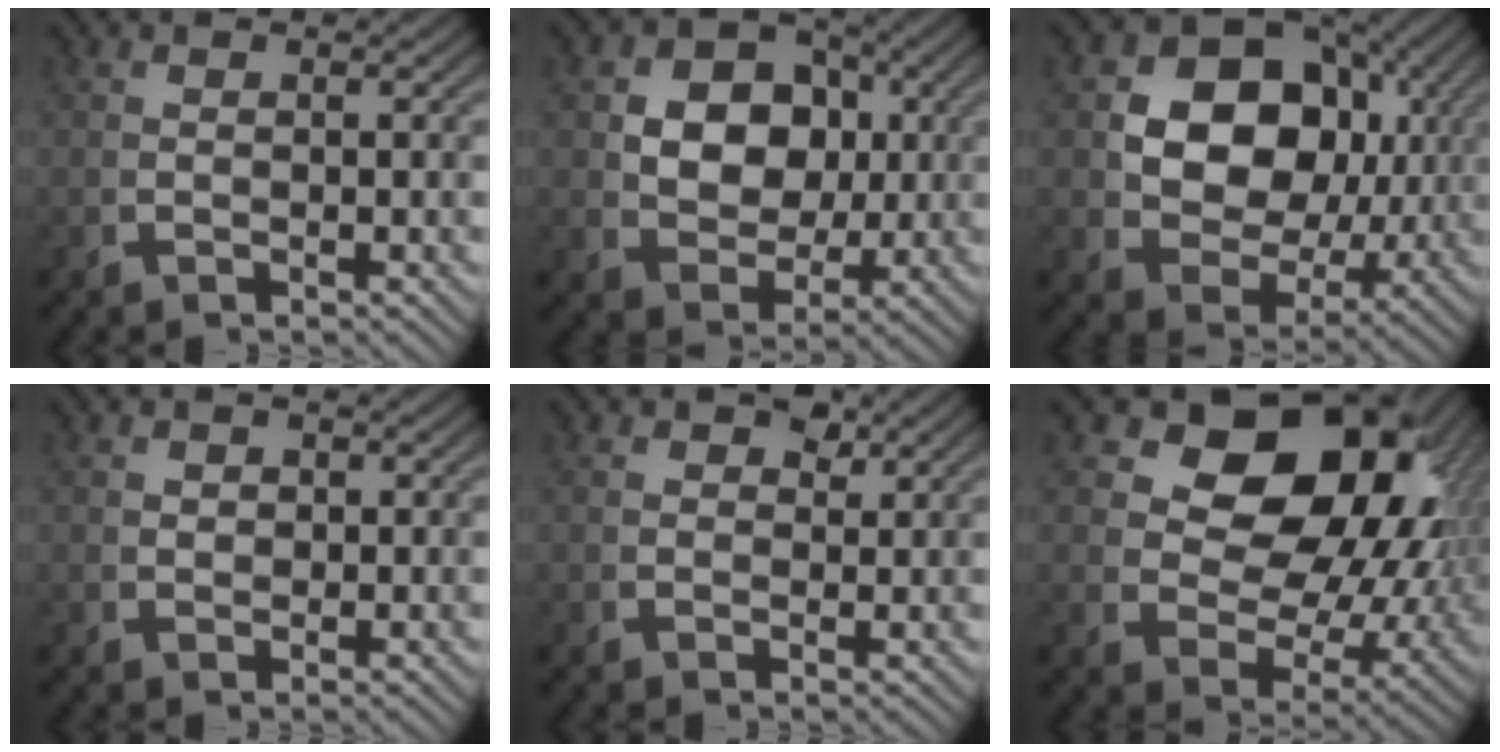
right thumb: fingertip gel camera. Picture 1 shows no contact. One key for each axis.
{"total": 8.5, "fx": 0.9, "fy": 6.7, "fz": 5.2, "tx": -0.114, "ty": -0.036, "tz": 0.032}
{"total": 13.5, "fx": 1.4, "fy": 10.1, "fz": 8.8, "tx": -0.188, "ty": -0.039, "tz": 0.035}
{"total": 1.1, "fx": 0.5, "fy": 0.9, "fz": 0.4, "tx": -0.011, "ty": -0.008, "tz": 0.017}
{"total": 2.6, "fx": 1.4, "fy": 1.7, "fz": 1.3, "tx": -0.017, "ty": -0.003, "tz": 0.024}
{"total": 21.9, "fx": 4.9, "fy": 15.0, "fz": 15.3, "tx": -0.227, "ty": 0.005, "tz": 0.063}